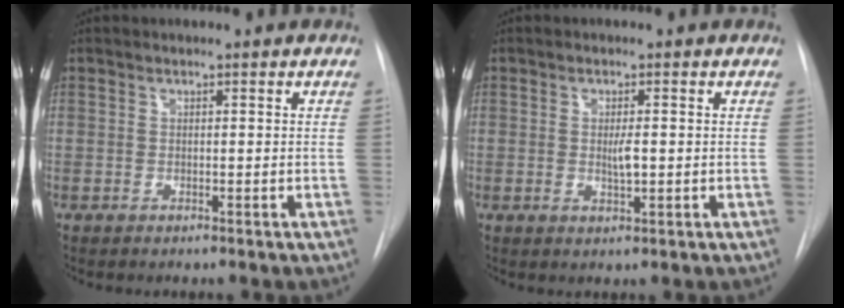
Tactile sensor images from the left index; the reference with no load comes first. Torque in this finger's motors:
{"motor_torque": [0.09, 0.02, 0.02, 0.04]}